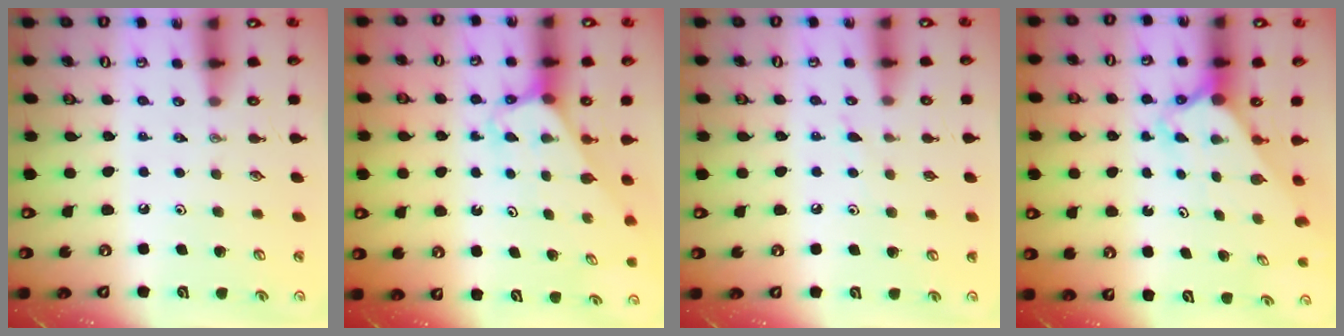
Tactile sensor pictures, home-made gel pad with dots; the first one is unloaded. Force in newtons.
{"total": 3.1, "press": 3.1, "slide": 0.2}
{"total": 3.9, "press": 3.9, "slide": 0.4}
{"total": 2.6, "press": 2.6, "slide": 0.2}